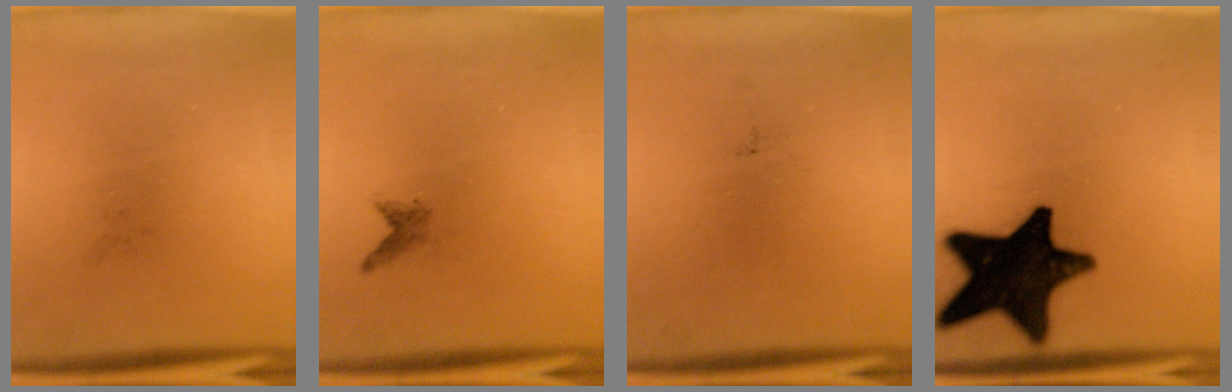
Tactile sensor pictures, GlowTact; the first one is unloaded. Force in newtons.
{"total": 1.0}
{"total": 0.0}
{"total": 19.7}